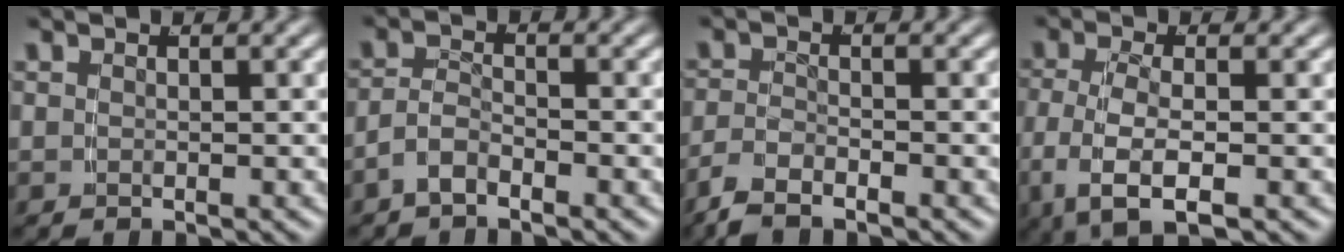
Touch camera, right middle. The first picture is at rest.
{"total": 2.6, "force": [-2.0, 1.3, 1.1], "torque": [-0.025, -0.010, -0.036]}
{"total": 2.7, "force": [-2.2, 1.0, 1.3], "torque": [-0.036, -0.008, -0.038]}
{"total": 6.2, "force": [-1.9, 3.5, 4.8], "torque": [-0.121, -0.027, -0.017]}